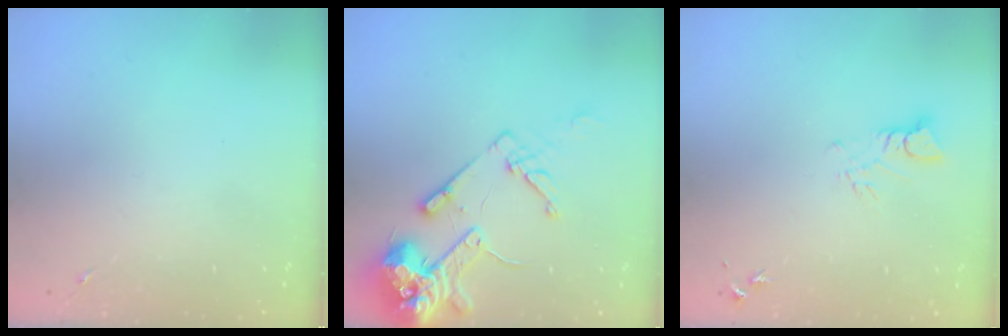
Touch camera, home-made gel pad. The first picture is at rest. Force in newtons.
{"total": 15.8, "press": 15.6, "slide": 2.0}
{"total": 3.4, "press": 3.4, "slide": 0.2}